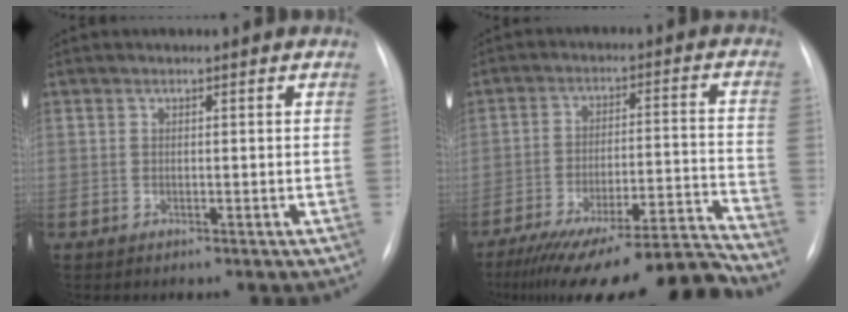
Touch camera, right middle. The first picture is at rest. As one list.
[{"total": 19.4, "force": [-17.3, -0.2, 8.8], "torque": [-0.122, 0.006, -0.265]}]